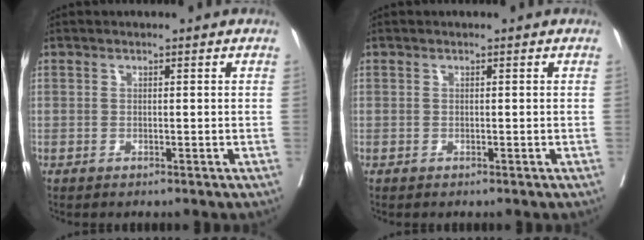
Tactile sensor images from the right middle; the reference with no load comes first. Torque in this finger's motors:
{"motor_torque": [0.01, -0.03, -0.01, 0.00]}